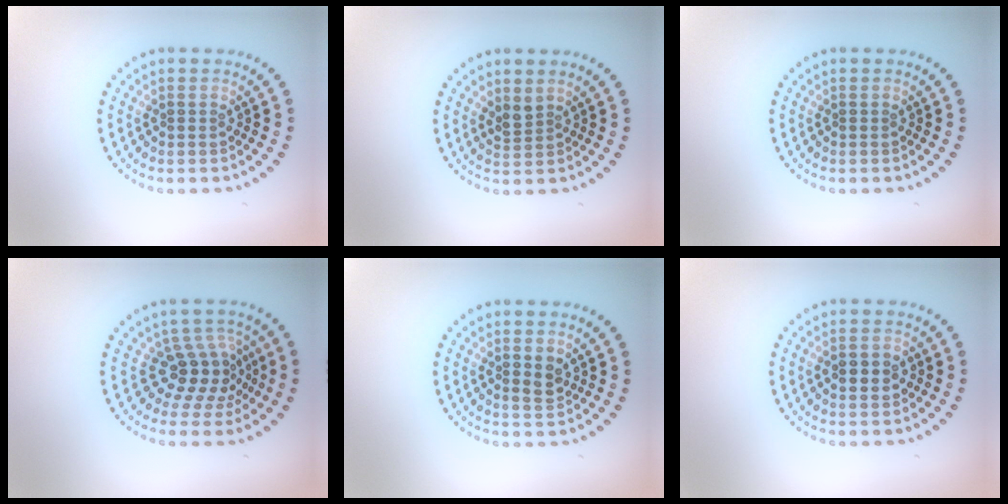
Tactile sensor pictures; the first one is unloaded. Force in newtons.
{"total": 1.2, "press": 0.9, "slide": 0.8}
{"total": 0.0}
{"total": 3.8, "press": 2.9, "slide": 2.4}
{"total": 1.6, "press": 1.6, "slide": 0.3}
{"total": 1.9, "press": 1.8, "slide": 0.2}